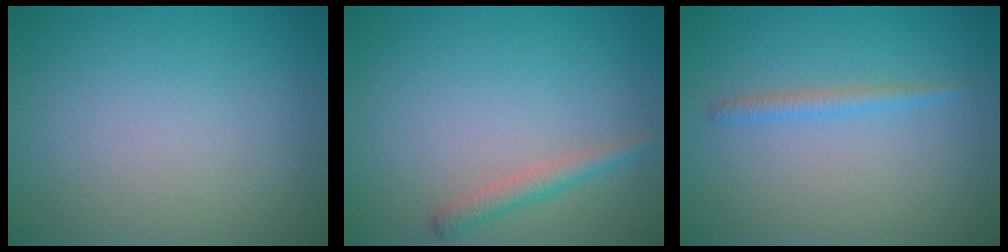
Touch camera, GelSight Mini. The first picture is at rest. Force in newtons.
{"total": 1.7, "press": 1.7, "slide": 0.1}
{"total": 1.3, "press": 1.3, "slide": 0.0}